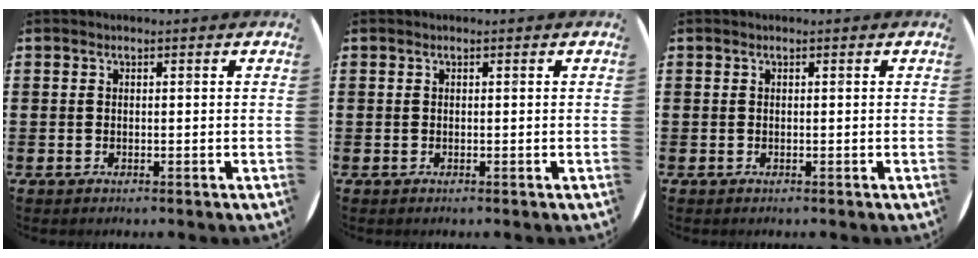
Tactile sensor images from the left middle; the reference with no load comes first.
{"total": 0.0}
{"total": 0.0}